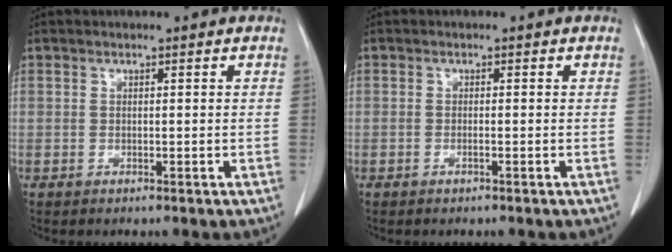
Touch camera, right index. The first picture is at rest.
{"total": 0.5, "force": [-0.2, 0.0, 0.4], "torque": [-0.011, 0.000, -0.004]}